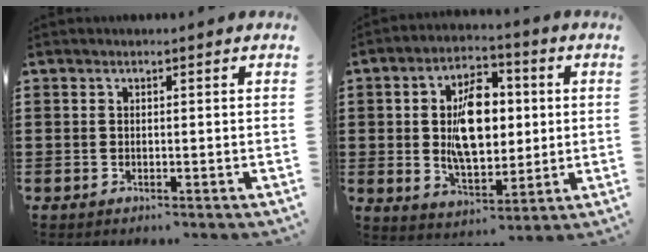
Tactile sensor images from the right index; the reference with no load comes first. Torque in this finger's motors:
{"motor_torque": [1.95, 0.19, 1.05, 0.21]}